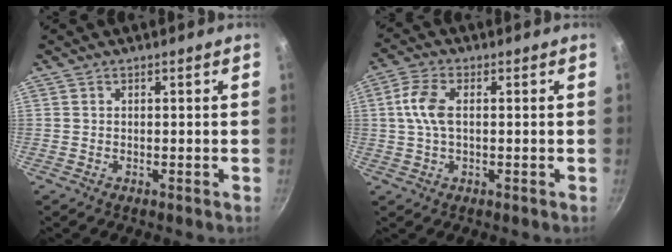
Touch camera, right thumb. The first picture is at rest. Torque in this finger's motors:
{"motor_torque": [0.69, 0.24, 0.85, -0.40, 0.06]}